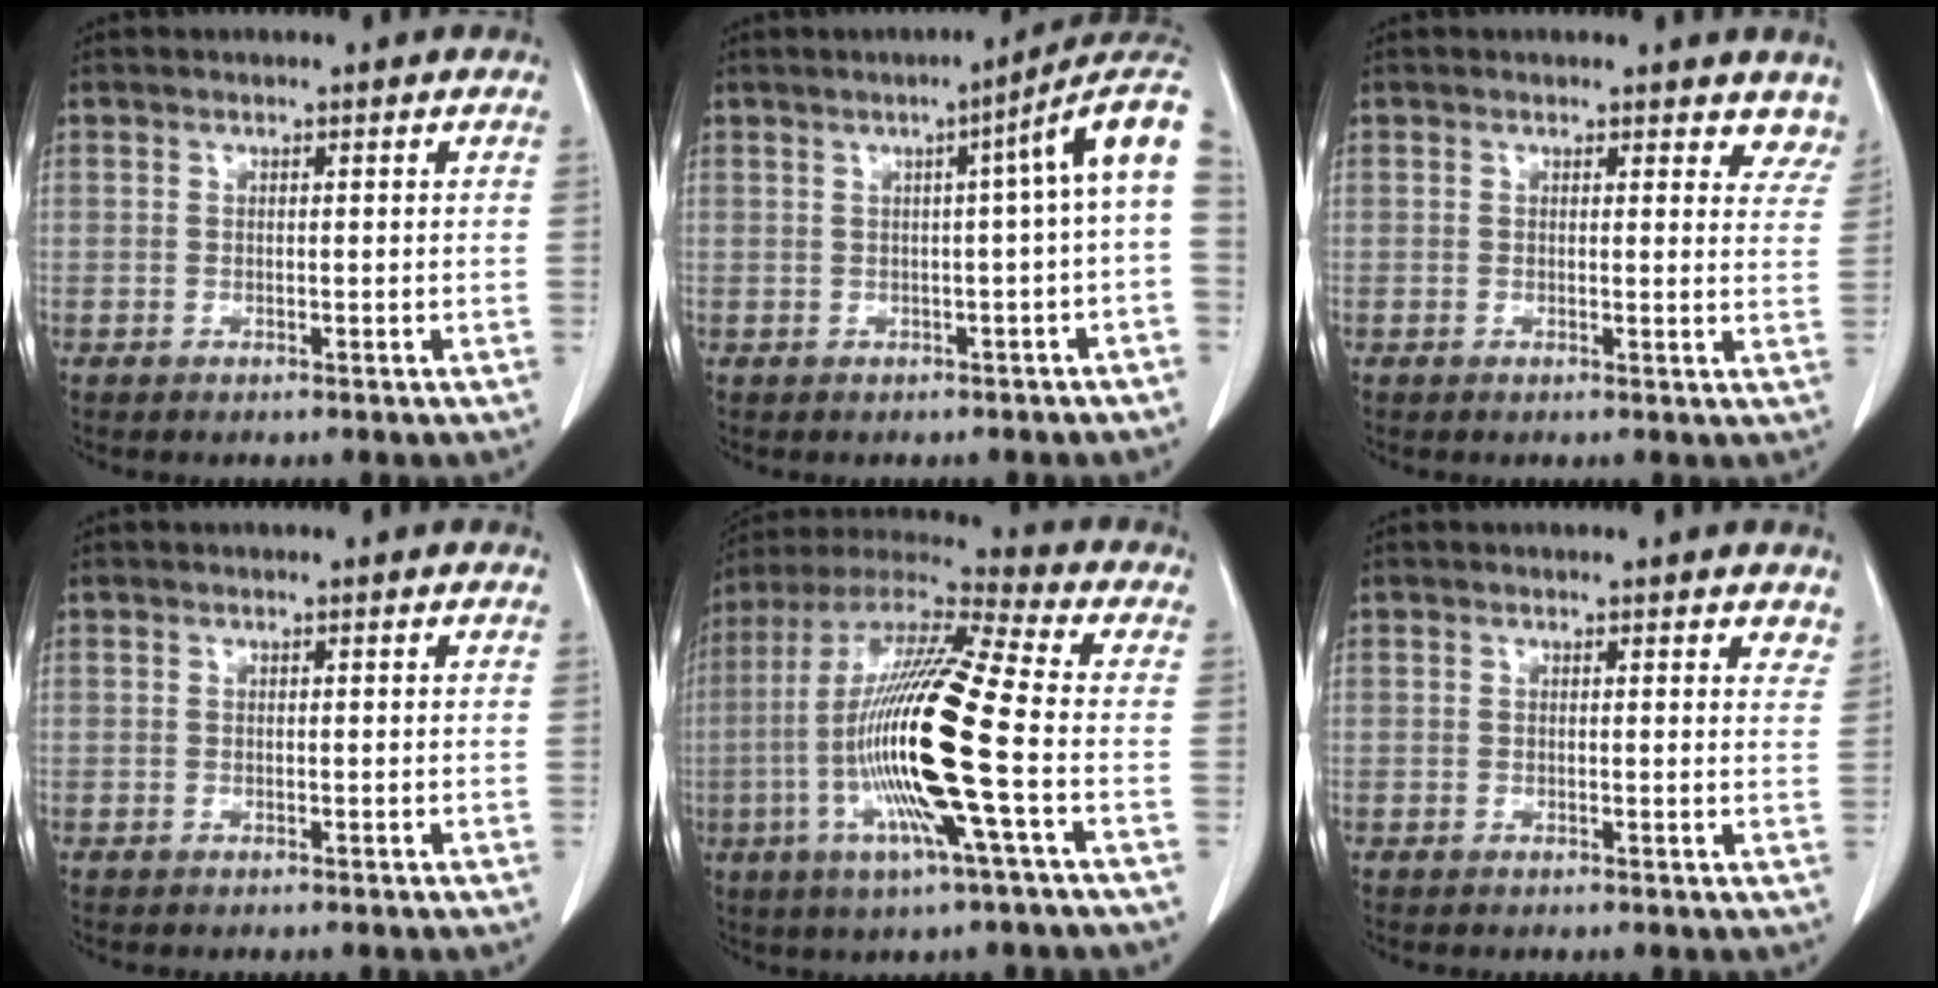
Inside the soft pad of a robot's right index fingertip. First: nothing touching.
{"total": 7.7, "force": [1.3, -0.7, 7.5], "torque": [-0.086, 0.028, 0.007]}
{"total": 6.0, "force": [5.4, 2.2, 1.5], "torque": [0.013, -0.016, 0.035]}
{"total": 0.0}
{"total": 19.1, "force": [-3.8, 0.4, 18.7], "torque": [-0.382, -0.011, -0.084]}
{"total": 3.2, "force": [2.8, 1.0, 1.1], "torque": [-0.003, -0.006, 0.013]}